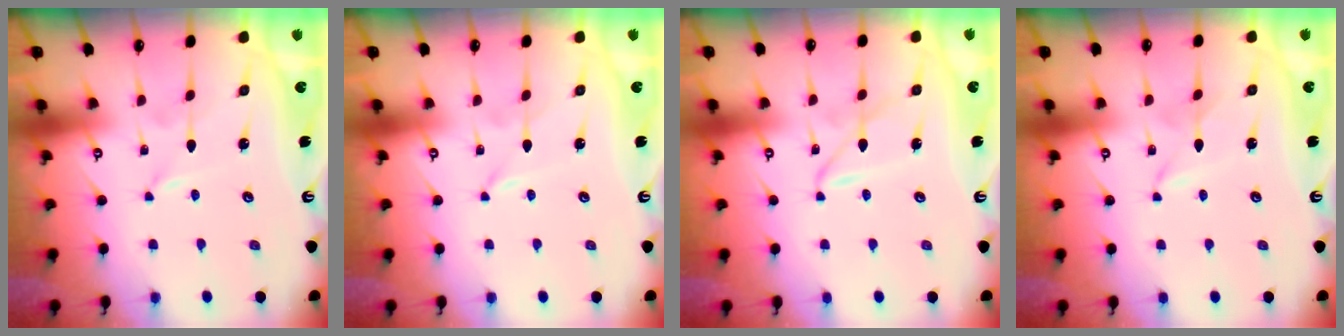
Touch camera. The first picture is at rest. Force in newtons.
{"total": 0.0}
{"total": 3.8, "press": 3.8, "slide": 0.4}
{"total": 1.5, "press": 1.5, "slide": 0.3}